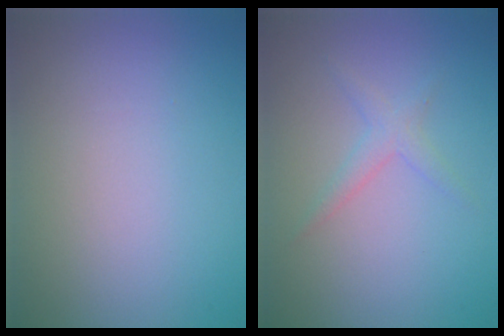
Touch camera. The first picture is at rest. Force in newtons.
{"total": 1.6, "press": 1.6, "slide": 0.1}